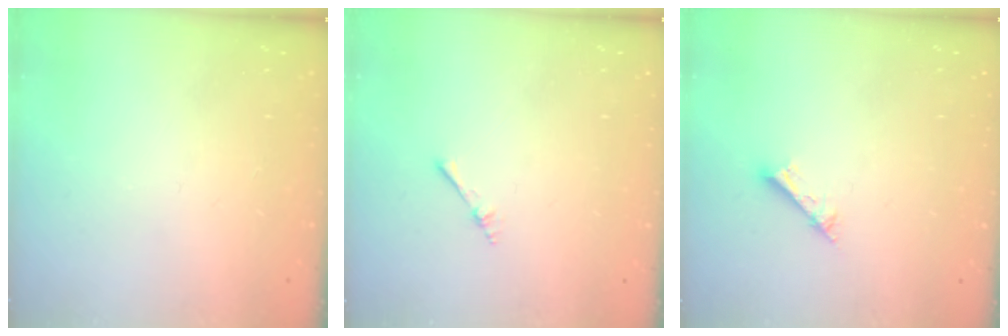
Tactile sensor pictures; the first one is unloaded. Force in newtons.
{"total": 2.2, "press": 2.1, "slide": 0.3}
{"total": 2.6, "press": 2.6, "slide": 0.1}